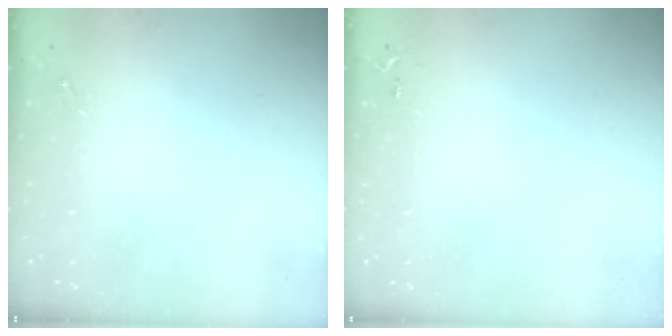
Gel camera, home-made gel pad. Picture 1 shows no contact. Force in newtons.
{"total": 2.8, "press": 2.8, "slide": 0.4}